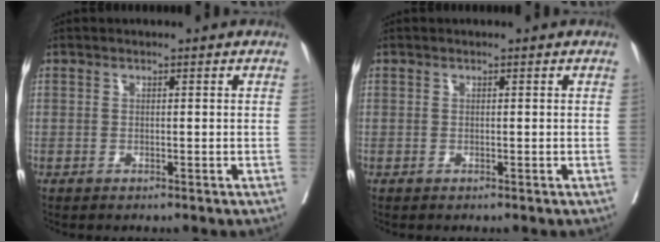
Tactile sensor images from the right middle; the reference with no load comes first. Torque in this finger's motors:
{"motor_torque": [0.00, 0.00, 0.00, 0.00]}